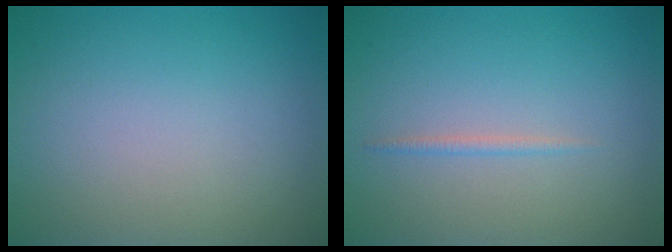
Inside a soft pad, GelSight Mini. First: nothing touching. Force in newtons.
{"total": 0.7, "press": 0.7, "slide": 0.1}